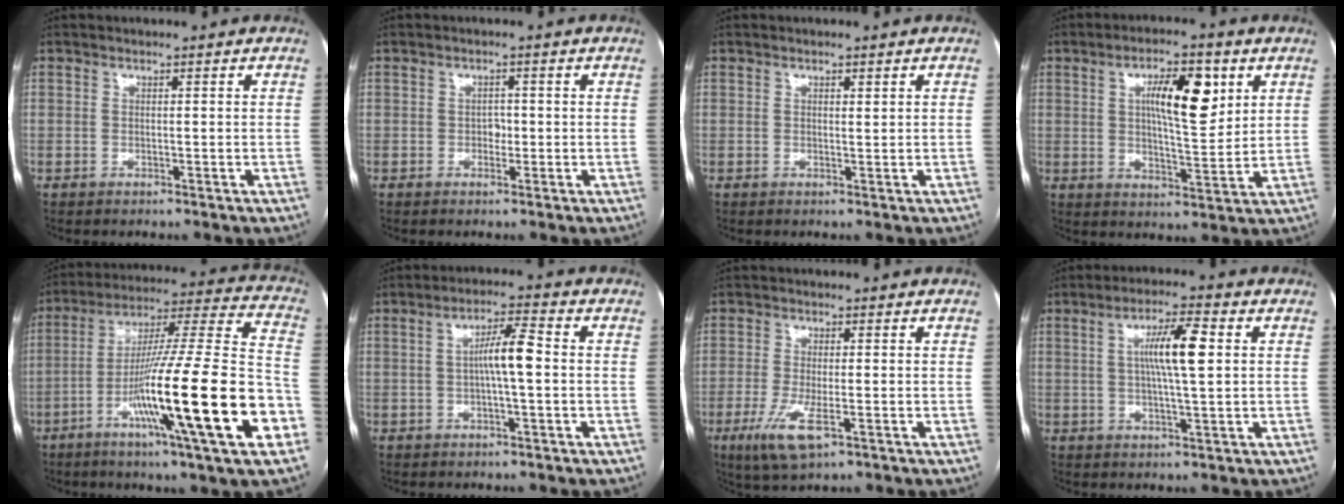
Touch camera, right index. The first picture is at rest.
{"total": 1.4, "force": [-0.3, 1.0, 1.0], "torque": [-0.010, 0.004, -0.005]}
{"total": 0.6, "force": [0.4, 0.2, 0.4], "torque": [-0.008, -0.003, 0.006]}
{"total": 10.4, "force": [3.6, 2.9, 9.3], "torque": [-0.152, 0.009, 0.060]}
{"total": 27.1, "force": [-9.2, 0.6, 25.5], "torque": [-0.371, -0.024, -0.160]}
{"total": 5.7, "force": [-0.1, 0.5, 5.7], "torque": [-0.101, 0.014, -0.003]}
{"total": 6.5, "force": [-2.9, 1.5, 5.6], "torque": [-0.120, -0.018, -0.050]}
{"total": 7.9, "force": [1.4, 0.6, 7.7], "torque": [-0.140, 0.007, 0.023]}